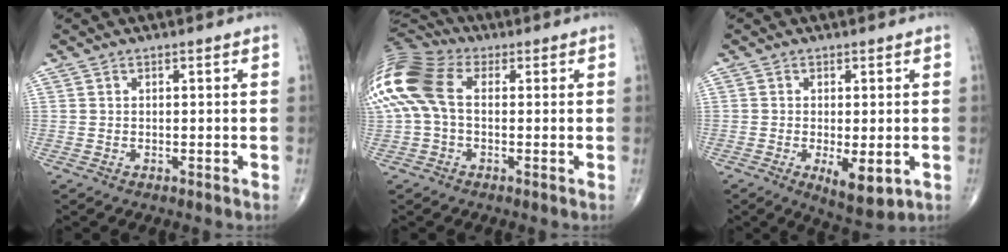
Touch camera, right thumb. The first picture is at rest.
{"total": 14.9, "force": [1.6, 9.5, 11.4], "torque": [-0.271, 0.031, 0.020]}
{"total": 6.8, "force": [-1.8, 2.7, 6.0], "torque": [-0.091, -0.018, -0.022]}